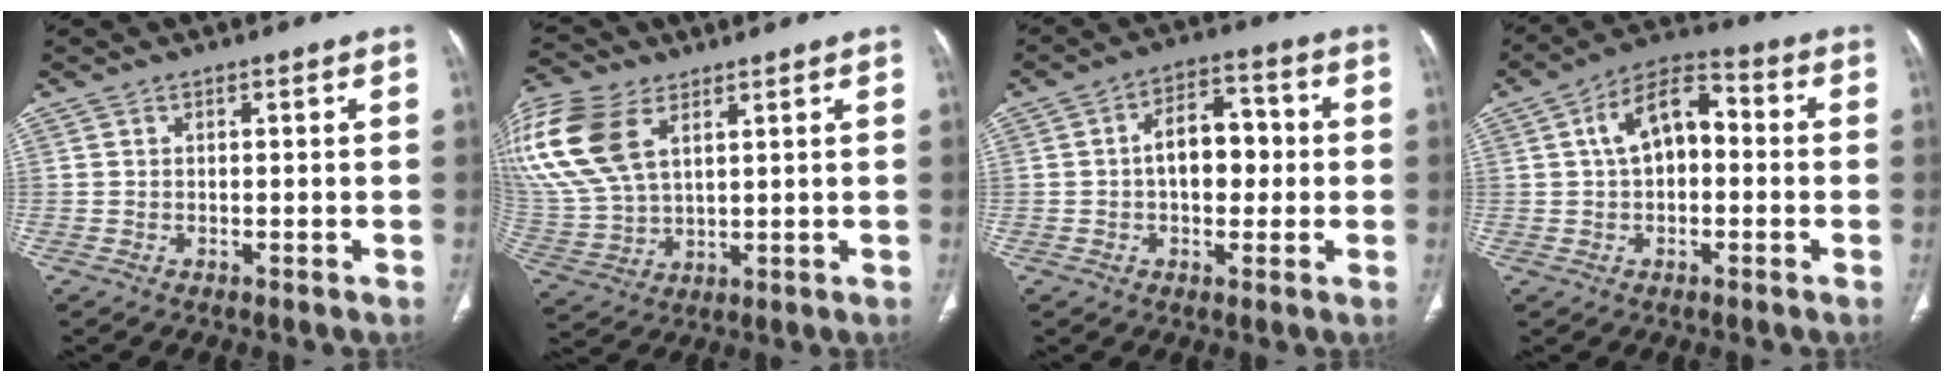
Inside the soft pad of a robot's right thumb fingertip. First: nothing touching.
{"total": 20.5, "force": [9.0, 12.1, 13.9], "torque": [-0.337, -0.003, 0.181]}
{"total": 9.7, "force": [0.0, 6.2, 7.5], "torque": [-0.085, 0.028, -0.007]}
{"total": 11.1, "force": [0.9, 6.7, 8.8], "torque": [-0.128, 0.035, 0.001]}